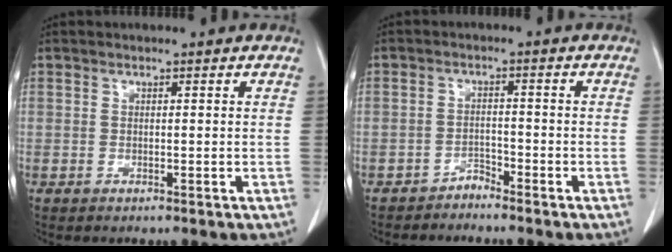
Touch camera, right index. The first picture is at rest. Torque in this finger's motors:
{"motor_torque": [-0.08, -0.04, -0.05, -0.02]}